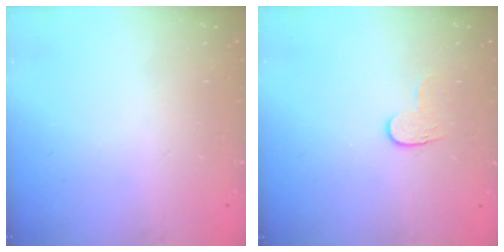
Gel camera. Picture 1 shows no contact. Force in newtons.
{"total": 4.2, "press": 4.2, "slide": 0.5}